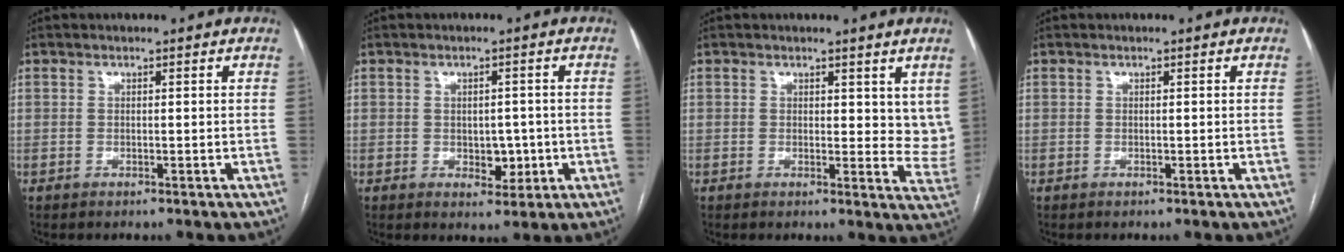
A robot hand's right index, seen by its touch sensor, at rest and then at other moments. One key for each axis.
{"total": 3.7, "fx": -0.6, "fy": 2.6, "fz": 2.6, "tx": -0.028, "ty": 0.006, "tz": 0.001}
{"total": 5.2, "fx": 3.1, "fy": 2.9, "fz": 3.0, "tx": -0.020, "ty": -0.023, "tz": 0.028}
{"total": 0.0}